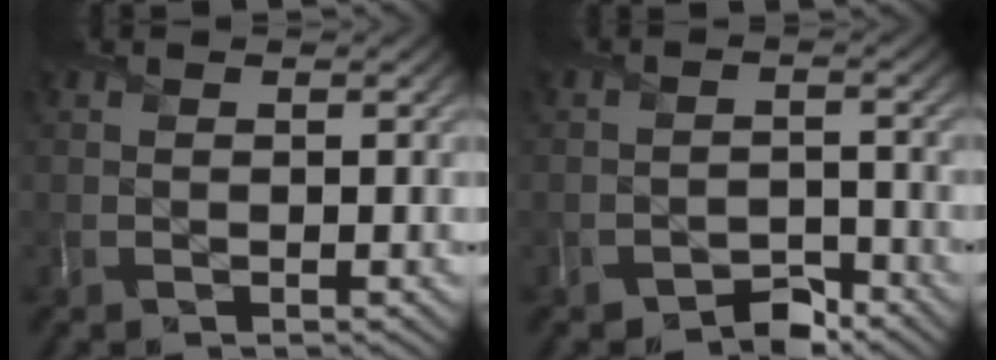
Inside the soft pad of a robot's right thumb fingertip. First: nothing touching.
{"total": 2.9, "force": [-2.6, 1.2, 0.8], "torque": [-0.011, 0.004, -0.051]}